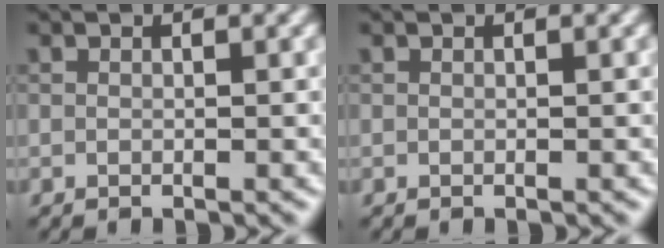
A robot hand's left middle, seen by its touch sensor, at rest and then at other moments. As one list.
[{"total": 0.0}]